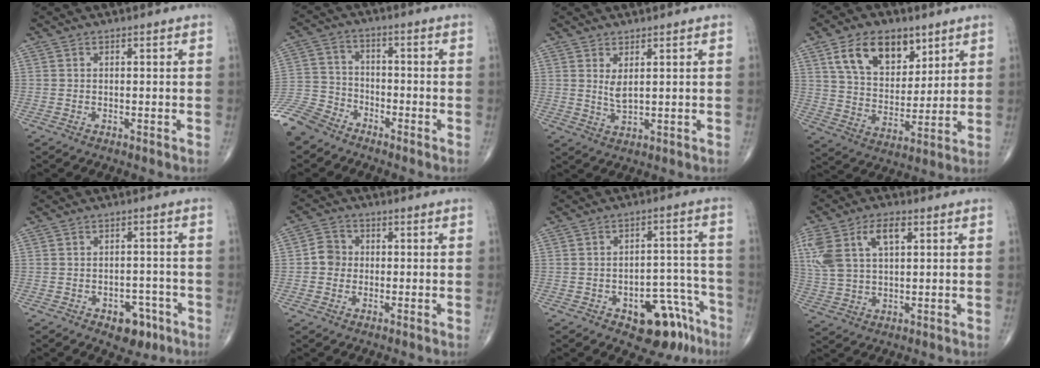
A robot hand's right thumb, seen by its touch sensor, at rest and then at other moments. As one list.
[{"total": 9.7, "force": [-7.9, 5.2, 2.4], "torque": [-0.053, 0.027, -0.161]}, {"total": 3.0, "force": [1.1, 1.0, 2.6], "torque": [-0.050, -0.017, 0.027]}, {"total": 14.4, "force": [7.5, 8.9, 8.5], "torque": [-0.111, -0.035, 0.140]}, {"total": 6.1, "force": [-3.3, 3.9, 3.4], "torque": [-0.018, 0.025, -0.040]}, {"total": 4.0, "force": [-0.4, 3.7, 1.5], "torque": [-0.007, 0.008, -0.015]}, {"total": 11.9, "force": [-6.9, 6.3, 7.4], "torque": [-0.053, 0.061, -0.088]}, {"total": 12.1, "force": [4.3, 6.5, 9.2], "torque": [-0.200, 0.014, 0.089]}]